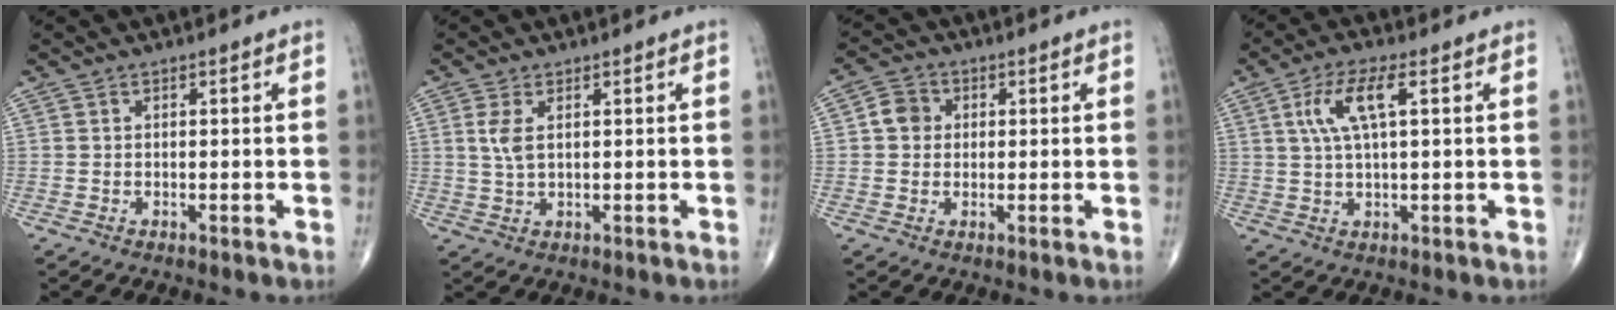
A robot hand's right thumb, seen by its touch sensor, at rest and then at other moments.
{"total": 3.5, "force": [1.0, 1.5, 3.0], "torque": [-0.068, -0.001, 0.028]}
{"total": 4.5, "force": [0.6, 4.1, 1.8], "torque": [-0.013, 0.006, 0.002]}
{"total": 7.5, "force": [2.2, 2.0, 6.9], "torque": [-0.150, 0.008, 0.044]}